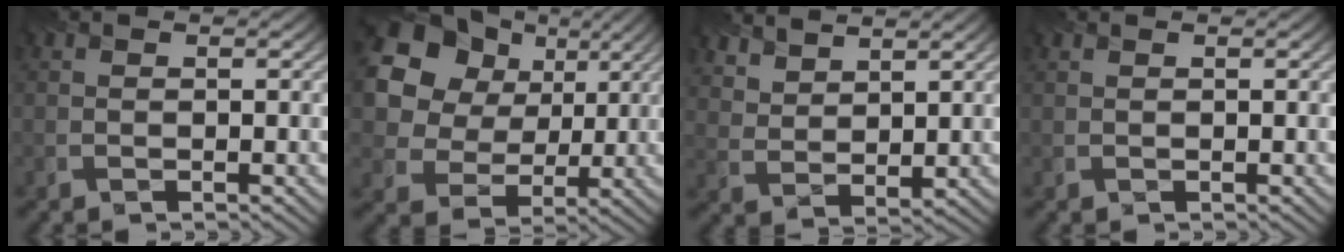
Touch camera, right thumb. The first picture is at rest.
{"total": 17.5, "force": [7.1, 13.8, 8.1], "torque": [-0.244, 0.059, 0.152]}
{"total": 5.6, "force": [4.6, 2.3, 2.1], "torque": [-0.054, -0.020, 0.114]}
{"total": 0.0}